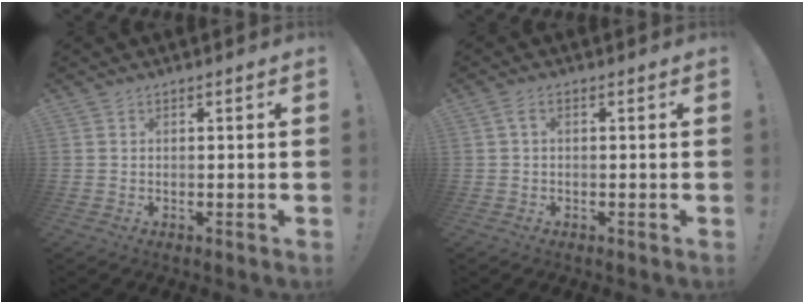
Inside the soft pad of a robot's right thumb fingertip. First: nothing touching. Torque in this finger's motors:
{"motor_torque": [-0.20, -0.19, -0.33, 0.16, 0.01]}